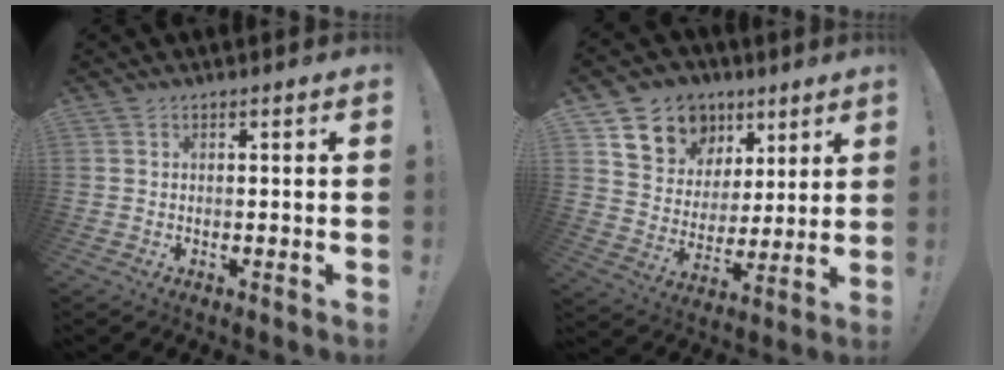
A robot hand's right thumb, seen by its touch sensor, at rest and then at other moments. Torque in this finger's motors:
{"motor_torque": [1.48, 1.64, 0.14, 0.07, 0.01]}